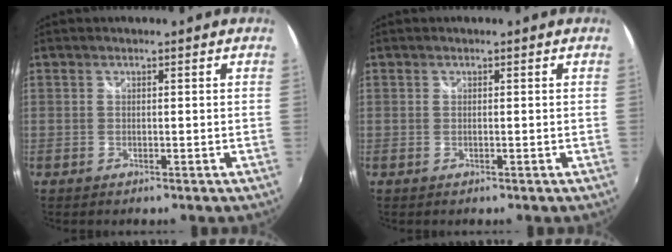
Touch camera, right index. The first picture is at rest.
{"total": 0.0}